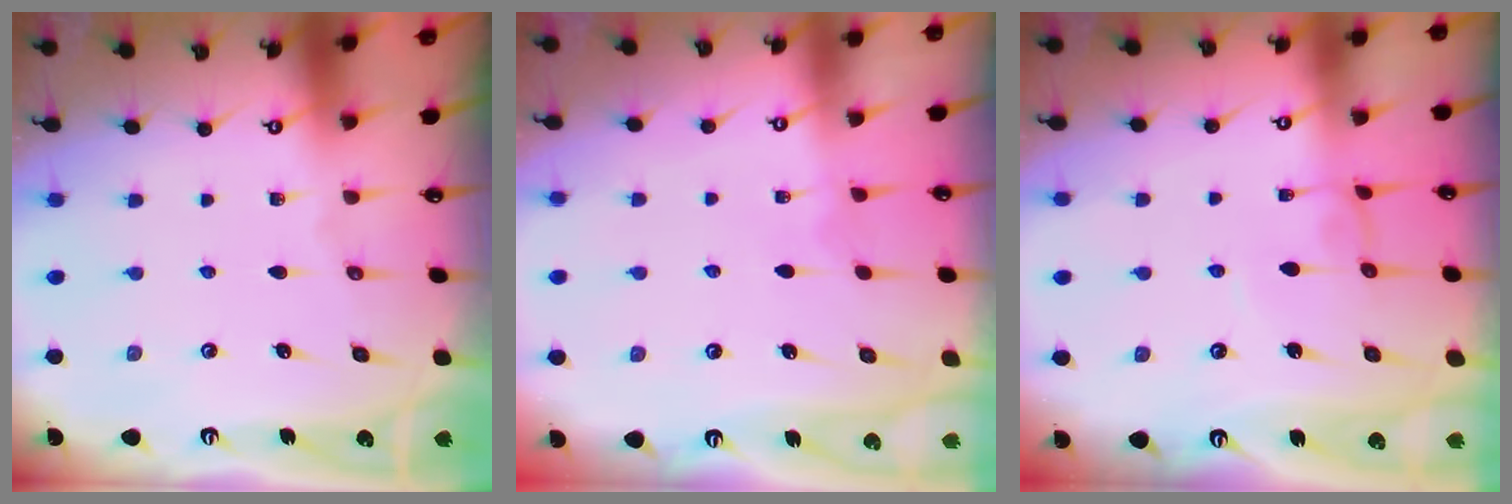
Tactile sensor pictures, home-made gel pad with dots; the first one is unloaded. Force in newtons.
{"total": 4.2, "press": 4.2, "slide": 0.1}
{"total": 1.0, "press": 0.9, "slide": 0.4}